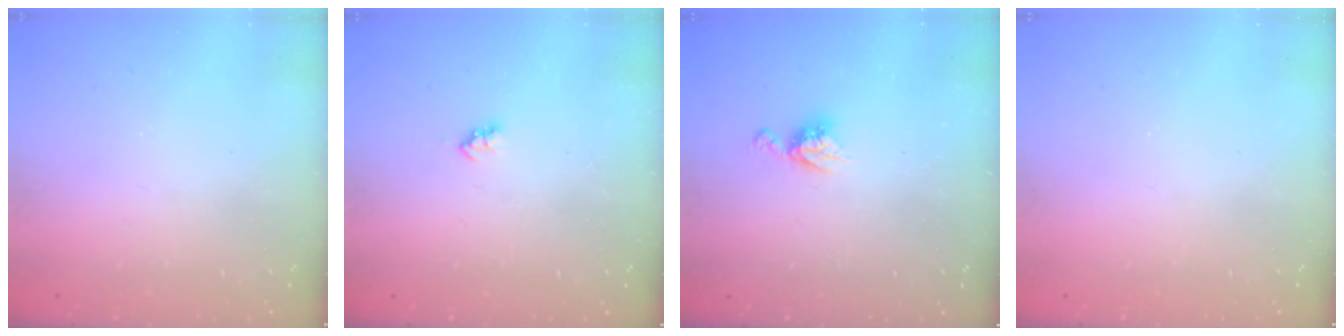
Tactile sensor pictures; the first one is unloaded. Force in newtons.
{"total": 2.5, "press": 2.5, "slide": 0.4}
{"total": 5.6, "press": 5.6, "slide": 0.6}
{"total": 0.0}